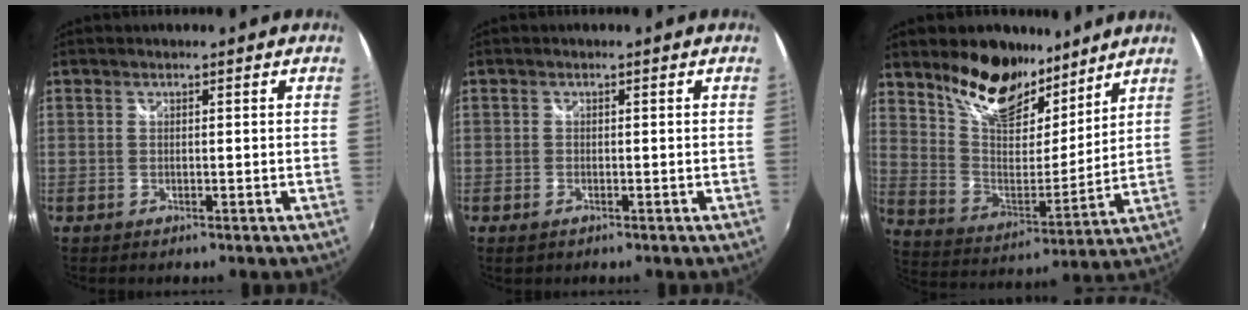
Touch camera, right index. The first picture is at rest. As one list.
[{"total": 1.3, "force": [-0.7, 0.8, 0.6], "torque": [-0.012, -0.004, -0.013]}, {"total": 17.0, "force": [12.3, 8.1, 8.4], "torque": [-0.166, 0.013, 0.224]}]